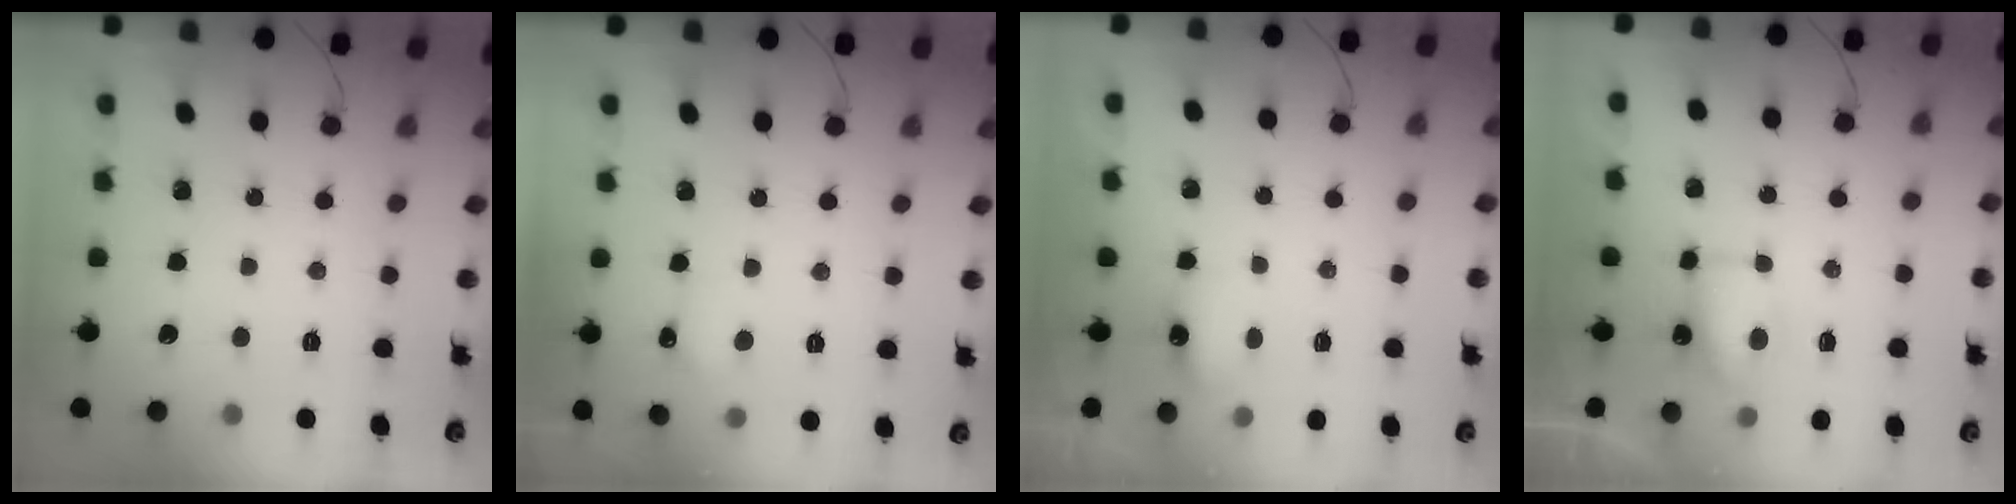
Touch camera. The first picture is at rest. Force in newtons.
{"total": 4.9, "press": 4.6, "slide": 1.5}
{"total": 4.7, "press": 4.6, "slide": 1.2}
{"total": 5.4, "press": 5.4, "slide": 0.4}